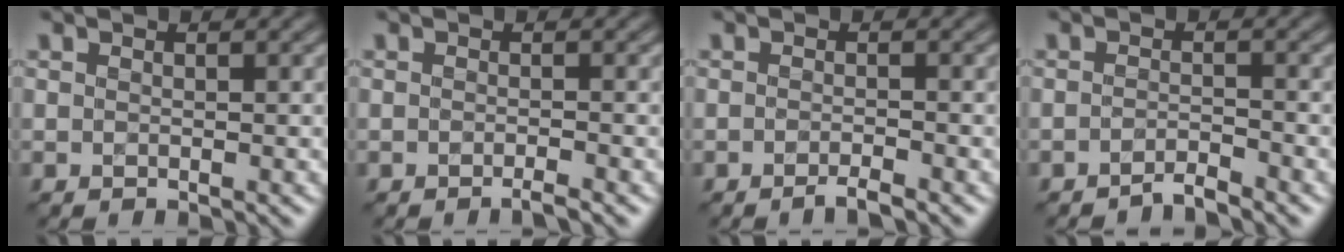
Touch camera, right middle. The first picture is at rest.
{"total": 1.2, "force": [-0.9, 0.0, 0.8], "torque": [-0.006, 0.004, -0.019]}
{"total": 1.6, "force": [-1.2, 0.1, 1.0], "torque": [-0.009, 0.005, -0.026]}
{"total": 1.6, "force": [-1.5, 0.0, 0.5], "torque": [-0.005, 0.008, -0.032]}